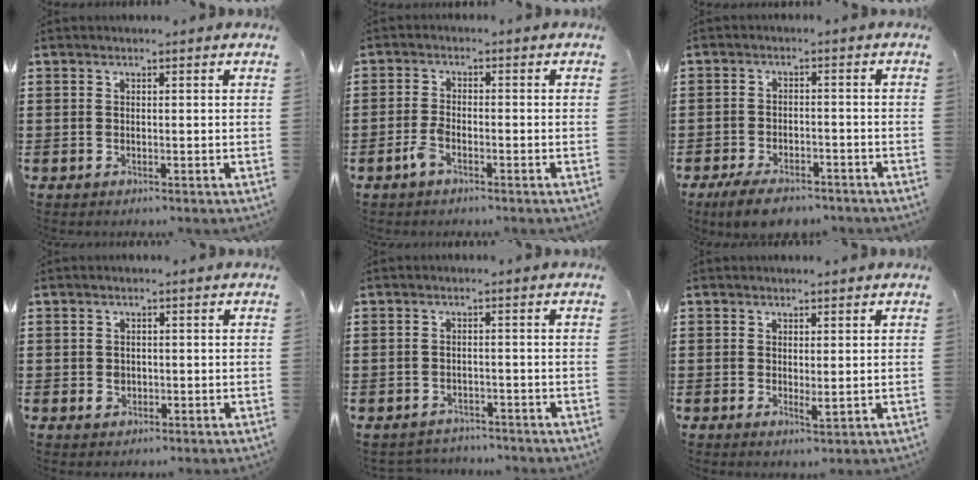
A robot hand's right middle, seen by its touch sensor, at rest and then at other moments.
{"total": 2.9, "force": [-1.7, 0.8, 2.2], "torque": [-0.059, -0.004, -0.037]}
{"total": 4.5, "force": [-3.9, 1.4, 1.6], "torque": [-0.040, 0.004, -0.080]}
{"total": 1.5, "force": [-0.1, 1.3, 0.7], "torque": [-0.016, 0.007, -0.003]}
{"total": 2.0, "force": [-2.0, 0.4, -0.2], "torque": [-0.005, 0.000, -0.045]}
{"total": 1.6, "force": [0.5, 0.7, 1.4], "torque": [-0.012, -0.009, 0.006]}